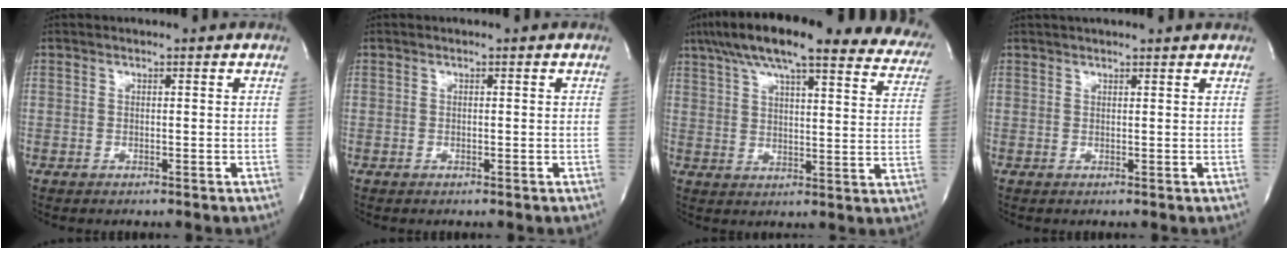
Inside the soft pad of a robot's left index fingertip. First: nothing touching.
{"total": 0.0}
{"total": 29.6, "force": [24.0, 6.2, 16.2], "torque": [-0.245, 0.008, 0.291]}
{"total": 7.2, "force": [6.6, 1.0, 2.7], "torque": [-0.039, 0.032, 0.080]}